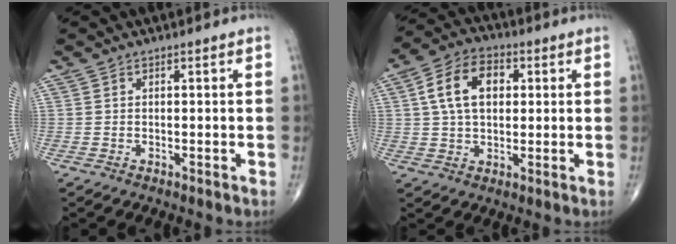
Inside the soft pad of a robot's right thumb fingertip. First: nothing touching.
{"total": 11.0, "force": [2.3, 7.2, 8.1], "torque": [-0.130, 0.015, 0.036]}